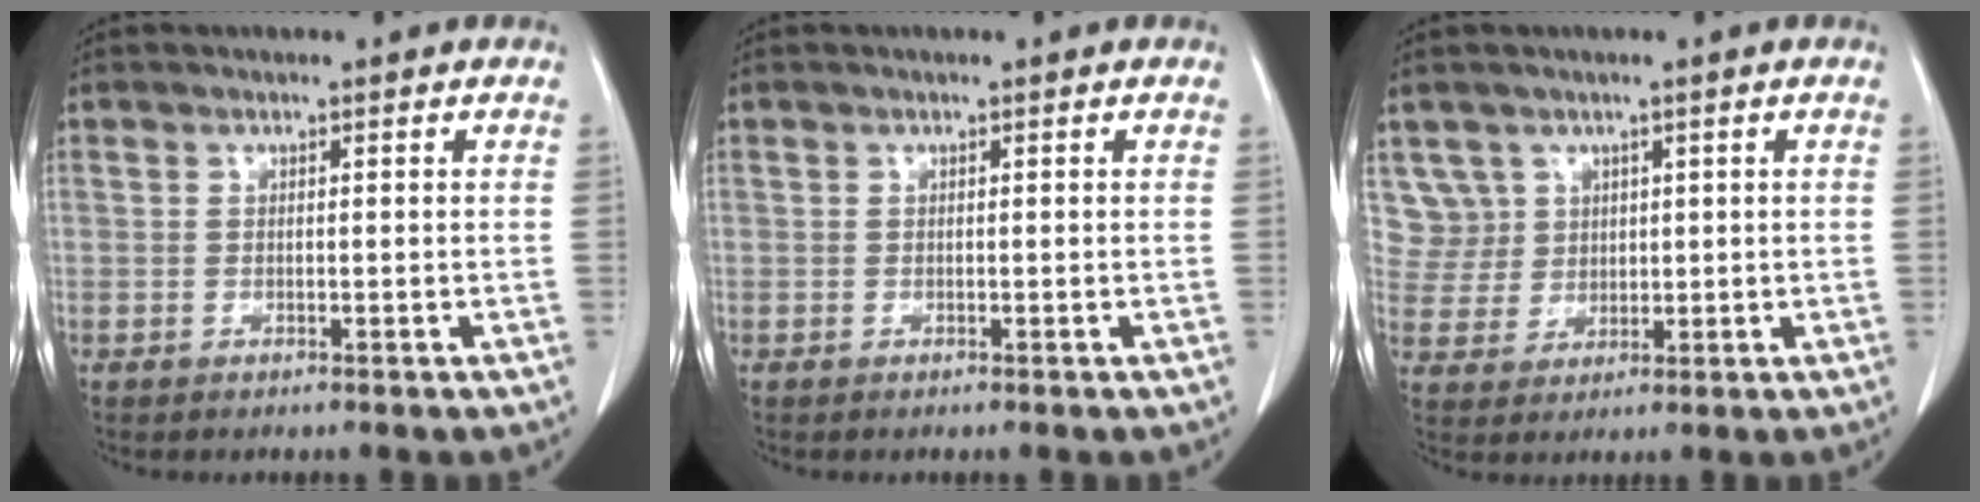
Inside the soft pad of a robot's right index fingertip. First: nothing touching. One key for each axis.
{"total": 0.0}
{"total": 5.6, "fx": 2.8, "fy": 4.9, "fz": -0.5, "tx": 0.019, "ty": 0.013, "tz": 0.064}